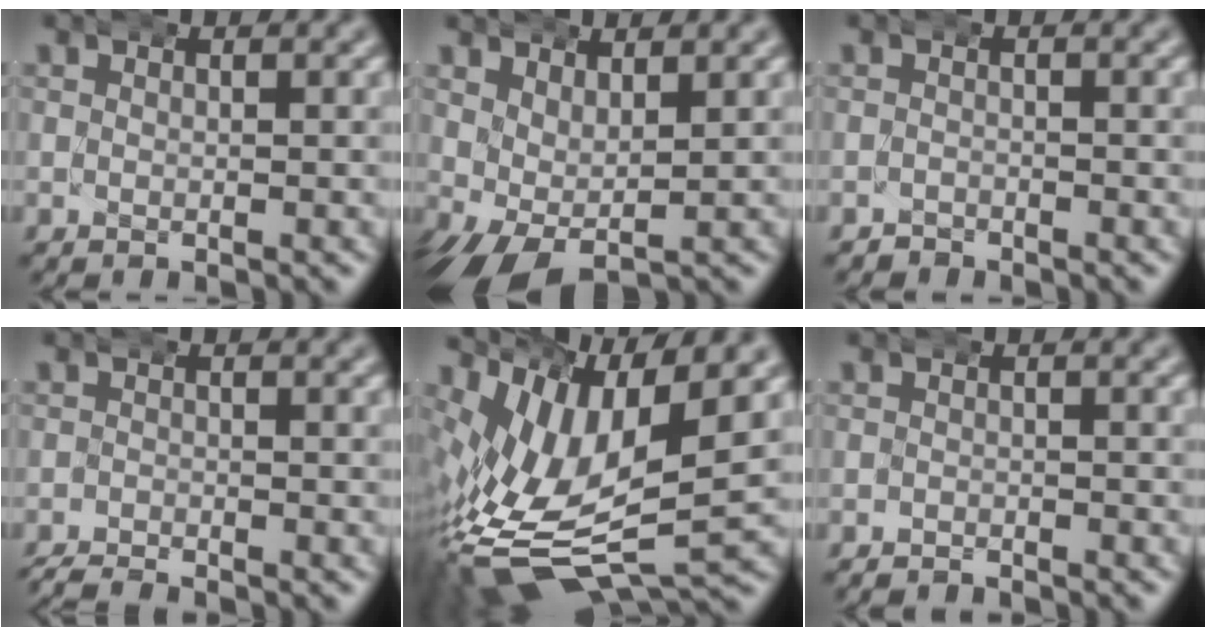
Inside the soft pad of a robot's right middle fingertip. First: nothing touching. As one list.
[{"total": 4.0, "force": [-1.3, 2.9, 2.4], "torque": [-0.063, -0.026, -0.013]}, {"total": 1.4, "force": [-1.3, 0.6, -0.5], "torque": [0.002, 0.001, -0.024]}, {"total": 3.1, "force": [-3.0, 0.8, 0.2], "torque": [-0.008, -0.009, -0.047]}, {"total": 10.0, "force": [-2.4, 6.1, 7.6], "torque": [-0.165, -0.032, -0.025]}, {"total": 2.0, "force": [-1.9, 0.3, -0.4], "torque": [0.007, -0.003, -0.032]}]